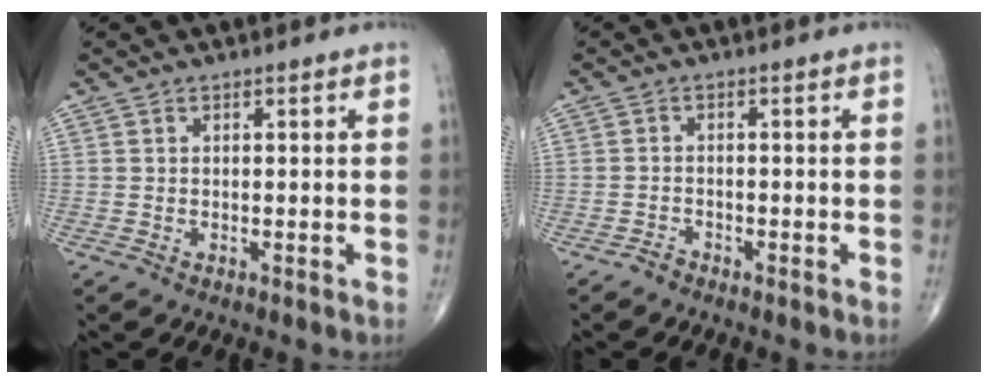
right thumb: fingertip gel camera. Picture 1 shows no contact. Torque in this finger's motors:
{"motor_torque": [-0.03, -0.13, -0.11, -0.12, -0.01]}